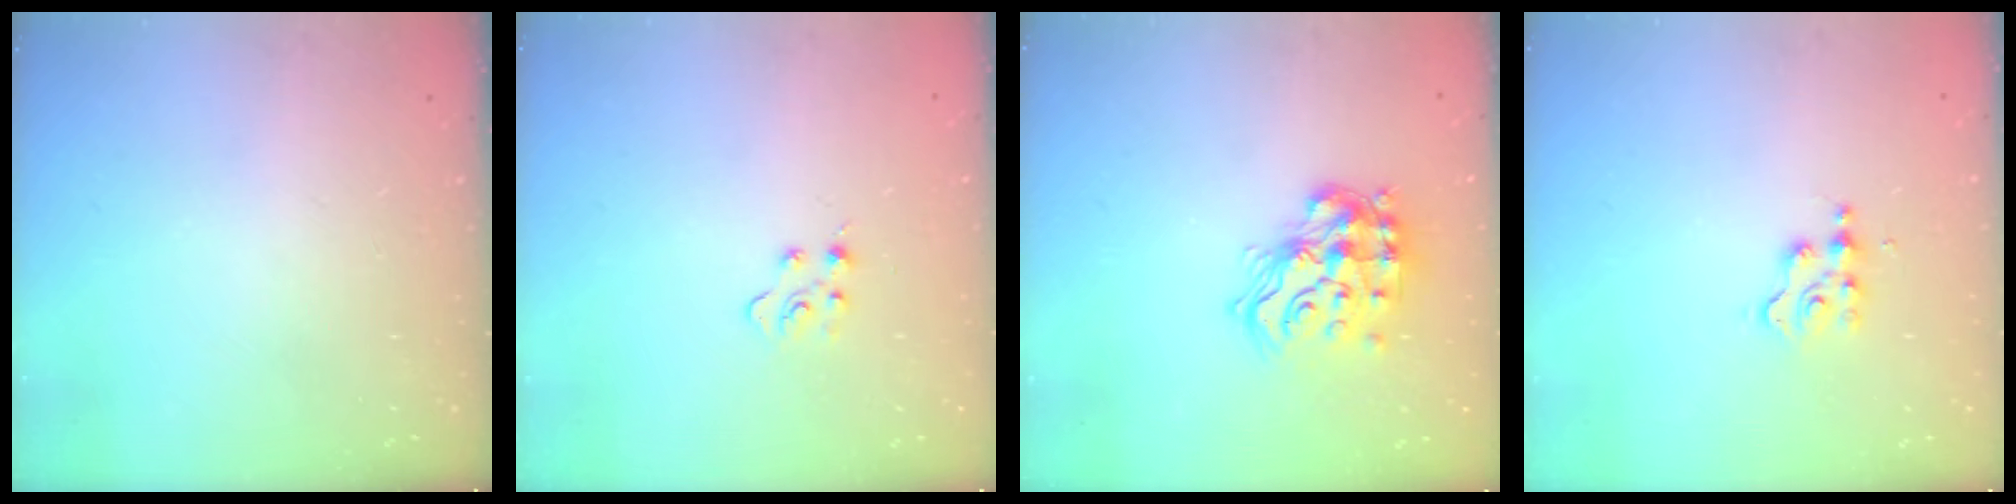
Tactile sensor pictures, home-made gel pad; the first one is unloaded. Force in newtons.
{"total": 2.9, "press": 2.9, "slide": 0.3}
{"total": 16.0, "press": 15.8, "slide": 2.2}
{"total": 2.9, "press": 2.9, "slide": 0.2}